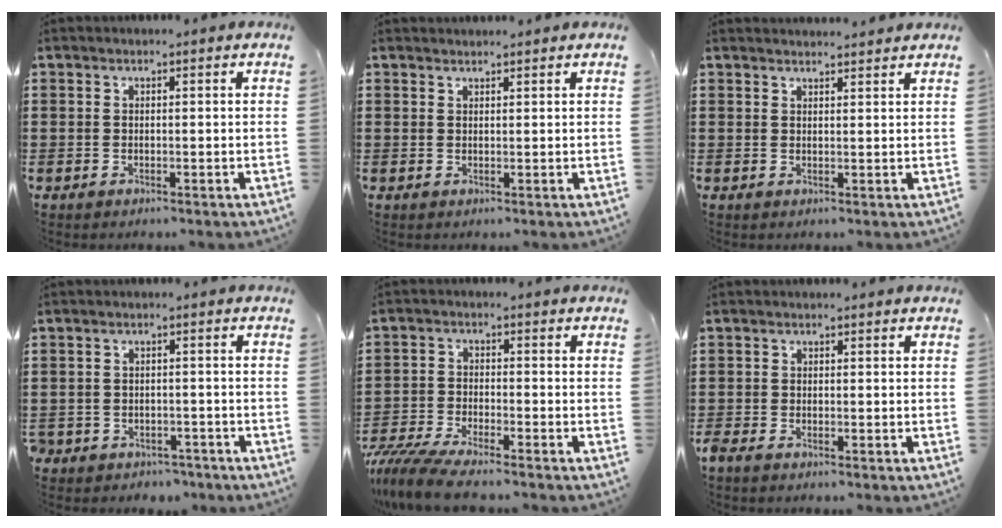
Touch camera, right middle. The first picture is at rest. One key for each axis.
{"total": 1.1, "fx": 1.1, "fy": -0.1, "fz": -0.1, "tx": -0.002, "ty": -0.004, "tz": 0.021}
{"total": 1.7, "fx": 1.7, "fy": -0.1, "fz": -0.1, "tx": -0.002, "ty": 0.001, "tz": 0.034}
{"total": 2.2, "fx": -2.0, "fy": 0.9, "fz": -0.2, "tx": -0.005, "ty": 0.001, "tz": -0.046}
{"total": 5.6, "fx": -5.3, "fy": 0.1, "fz": 2.0, "tx": -0.059, "ty": -0.016, "tz": -0.108}
{"total": 0.9, "fx": -0.8, "fy": 0.1, "fz": 0.4, "tx": -0.019, "ty": -0.010, "tz": -0.015}